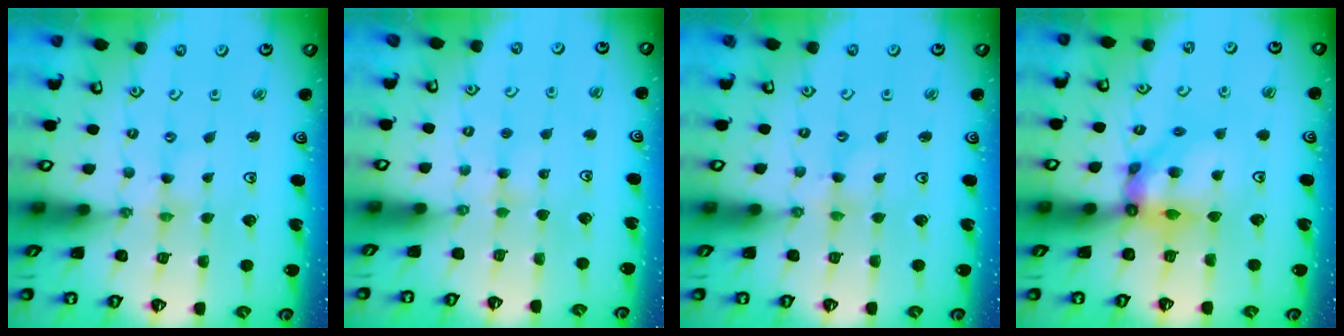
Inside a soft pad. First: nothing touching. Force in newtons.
{"total": 2.9, "press": 2.9, "slide": 0.4}
{"total": 0.7, "press": 0.6, "slide": 0.2}
{"total": 10.6, "press": 10.6, "slide": 1.2}